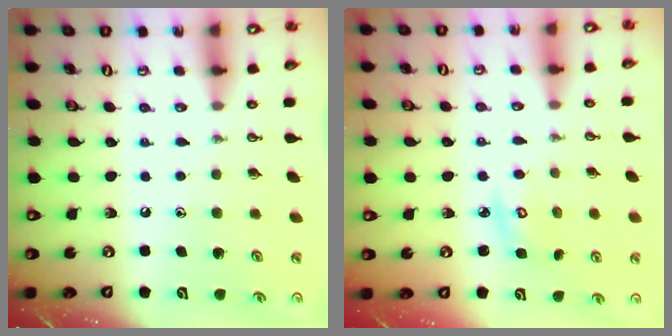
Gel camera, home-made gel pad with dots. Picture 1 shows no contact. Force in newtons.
{"total": 3.5, "press": 3.5, "slide": 0.2}